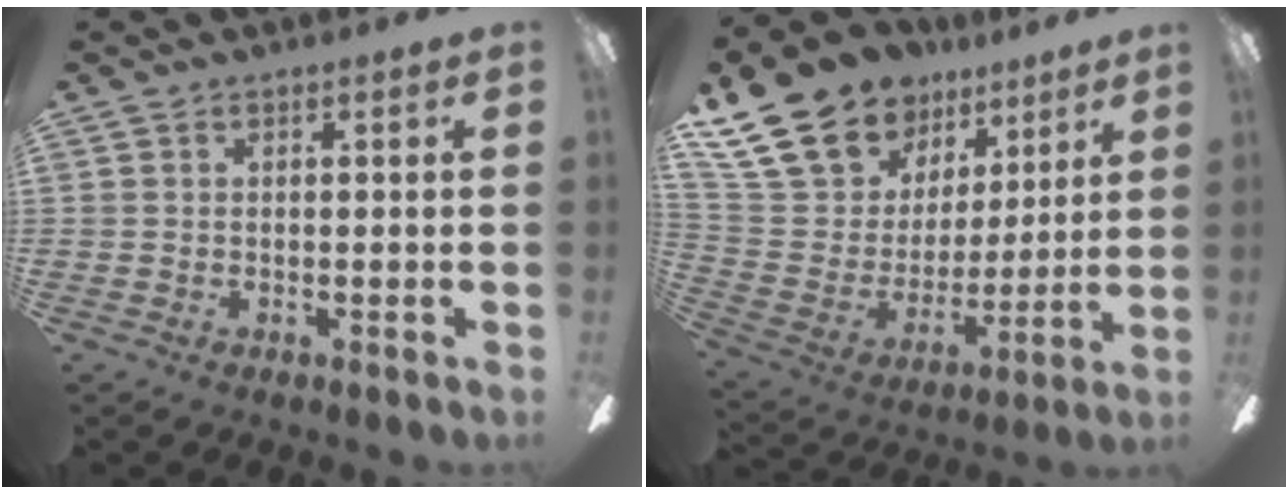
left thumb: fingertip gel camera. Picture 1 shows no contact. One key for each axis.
{"total": 20.6, "fx": 14.3, "fy": 12.7, "fz": 7.6, "tx": -0.159, "ty": -0.085, "tz": 0.283}